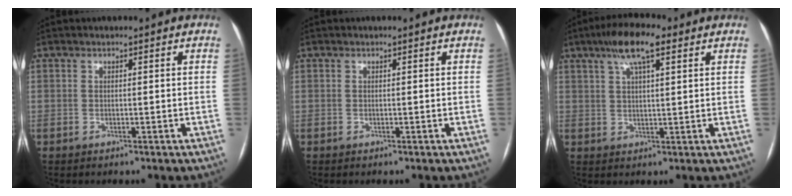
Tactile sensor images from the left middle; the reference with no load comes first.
{"total": 0.0}
{"total": 7.9, "force": [4.5, 1.7, 6.2], "torque": [-0.118, 0.021, 0.075]}